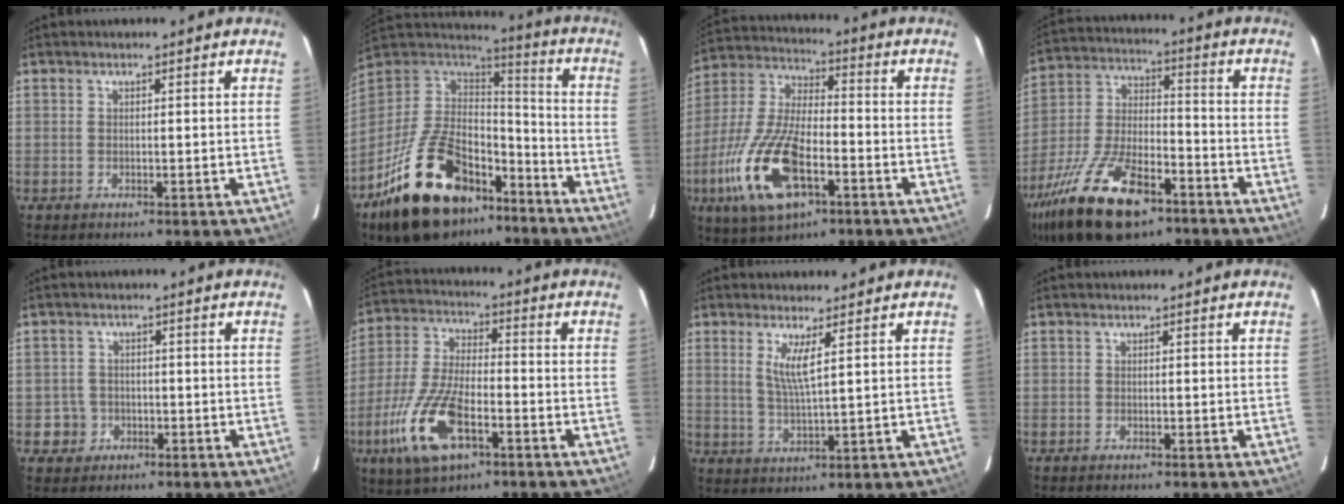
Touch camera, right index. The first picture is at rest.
{"total": 26.9, "force": [-16.4, 14.2, 15.8], "torque": [-0.319, 0.004, -0.253]}
{"total": 18.8, "force": [-7.7, 8.1, 15.1], "torque": [-0.337, -0.019, -0.144]}
{"total": 22.7, "force": [-14.0, 9.6, 15.0], "torque": [-0.311, -0.023, -0.243]}
{"total": 3.7, "force": [-1.2, 3.5, 0.0], "torque": [-0.002, 0.019, -0.018]}
{"total": 15.2, "force": [-7.0, 6.2, 11.9], "torque": [-0.266, -0.014, -0.134]}
{"total": 4.4, "force": [1.9, -0.1, 4.0], "torque": [-0.080, -0.010, 0.036]}
{"total": 0.5, "force": [-0.5, 0.1, 0.2], "torque": [-0.004, -0.002, -0.010]}